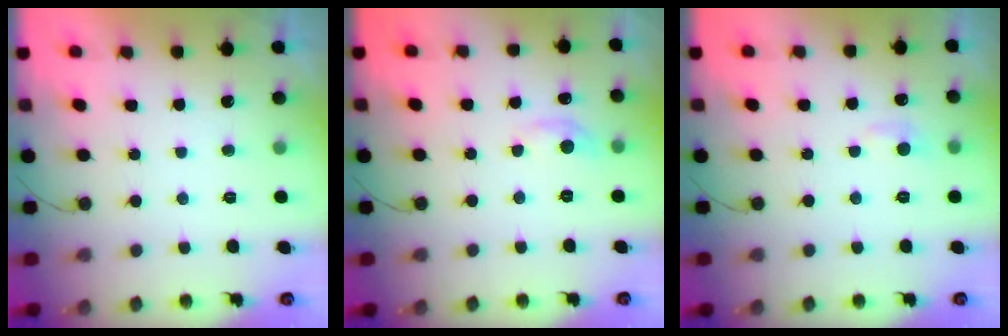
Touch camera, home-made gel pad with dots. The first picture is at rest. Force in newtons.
{"total": 5.9, "press": 5.9, "slide": 0.5}
{"total": 4.8, "press": 4.8, "slide": 0.6}